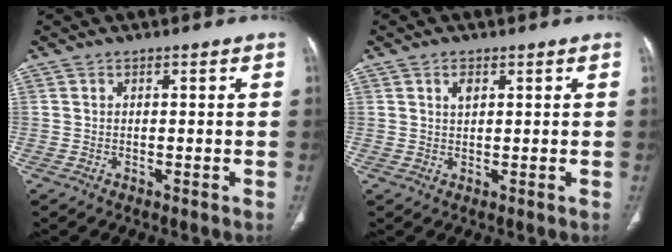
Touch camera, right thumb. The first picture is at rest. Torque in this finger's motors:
{"motor_torque": [-0.82, 0.24, -0.15, 0.19, 0.08]}